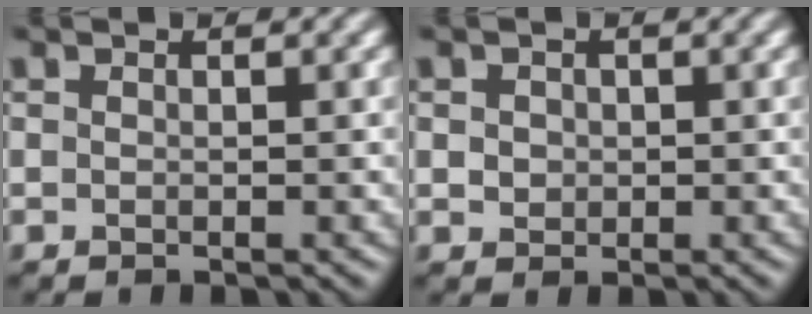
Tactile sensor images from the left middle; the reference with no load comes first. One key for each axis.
{"total": 1.7, "fx": 0.5, "fy": 1.5, "fz": 0.8, "tx": -0.013, "ty": 0.008, "tz": 0.008}